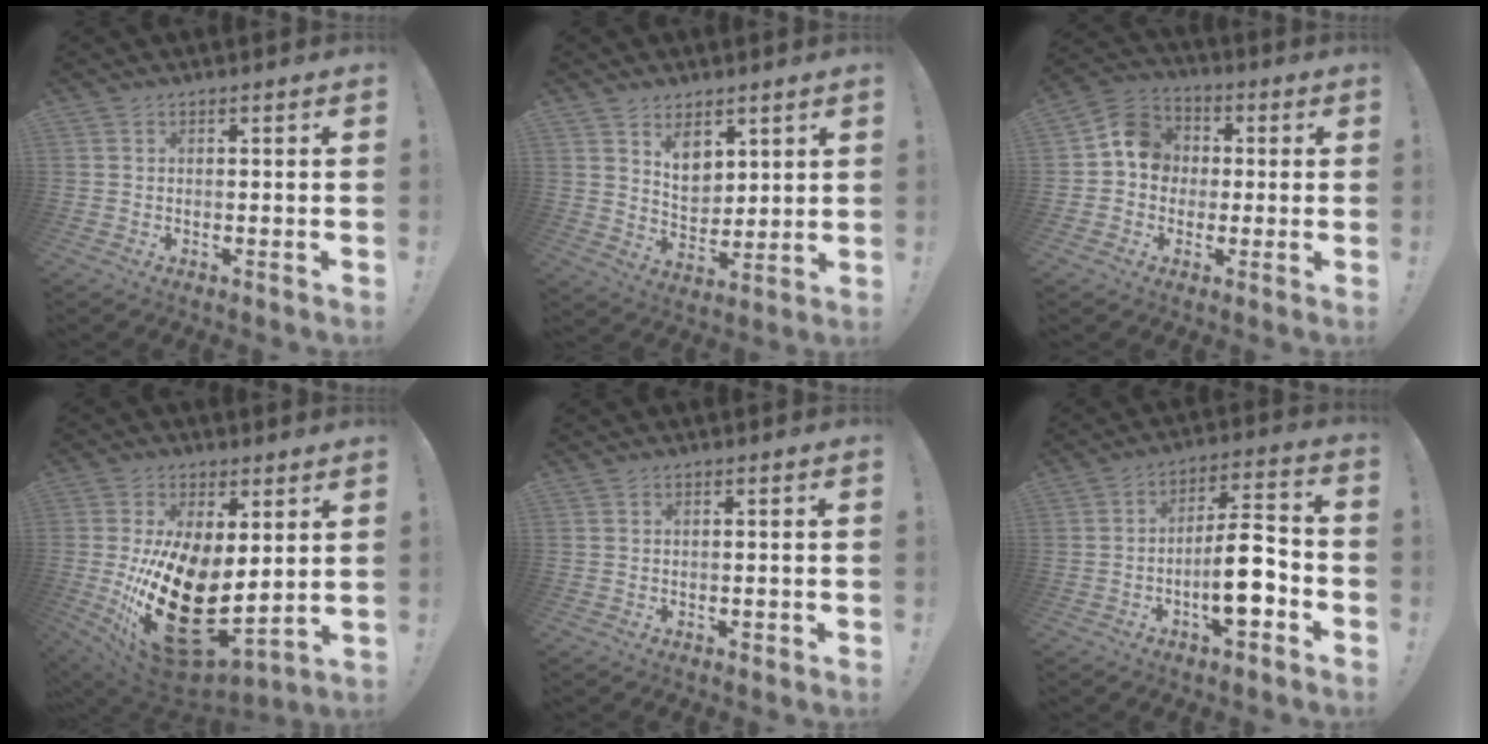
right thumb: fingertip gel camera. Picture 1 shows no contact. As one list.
[{"total": 8.6, "force": [4.9, 6.1, 3.7], "torque": [-0.057, -0.032, 0.096]}, {"total": 11.0, "force": [0.6, 9.8, 5.0], "torque": [-0.061, 0.020, 0.018]}, {"total": 24.8, "force": [-2.1, 14.0, 20.4], "torque": [-0.386, -0.009, -0.009]}, {"total": 0.8, "force": [-0.4, 0.5, 0.5], "torque": [-0.006, 0.000, -0.006]}, {"total": 13.5, "force": [-4.7, 5.0, 11.7], "torque": [-0.191, 0.024, -0.078]}]